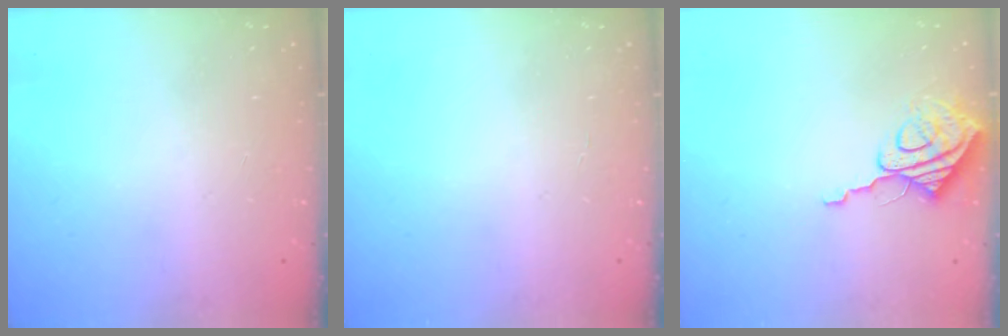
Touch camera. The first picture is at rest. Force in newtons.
{"total": 2.2, "press": 2.2, "slide": 0.2}
{"total": 9.0, "press": 8.9, "slide": 0.9}